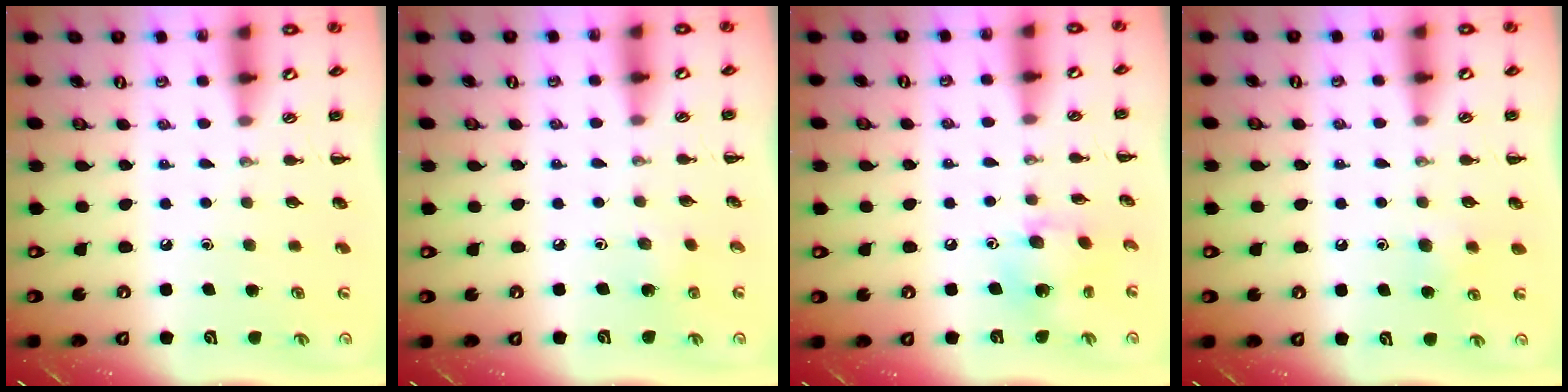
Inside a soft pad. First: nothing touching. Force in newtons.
{"total": 1.6, "press": 1.4, "slide": 0.6}
{"total": 7.5, "press": 7.5, "slide": 0.5}
{"total": 5.5, "press": 5.2, "slide": 1.9}